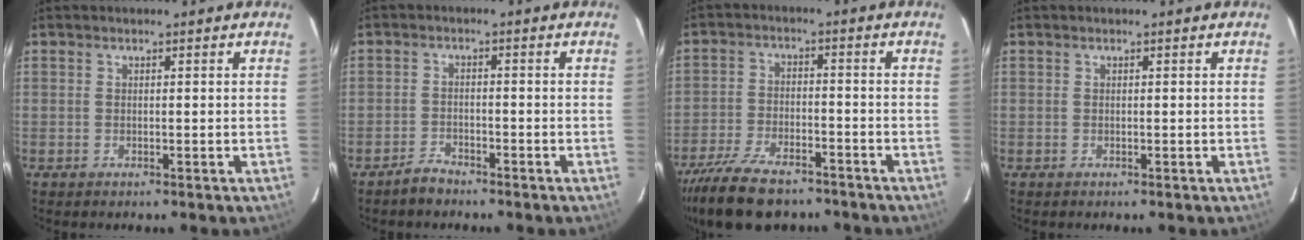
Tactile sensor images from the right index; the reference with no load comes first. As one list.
[{"total": 2.9, "force": [-2.6, 1.3, 0.5], "torque": [-0.018, 0.008, -0.046]}, {"total": 15.5, "force": [-12.2, 6.0, 7.3], "torque": [-0.172, -0.019, -0.209]}, {"total": 0.0}]